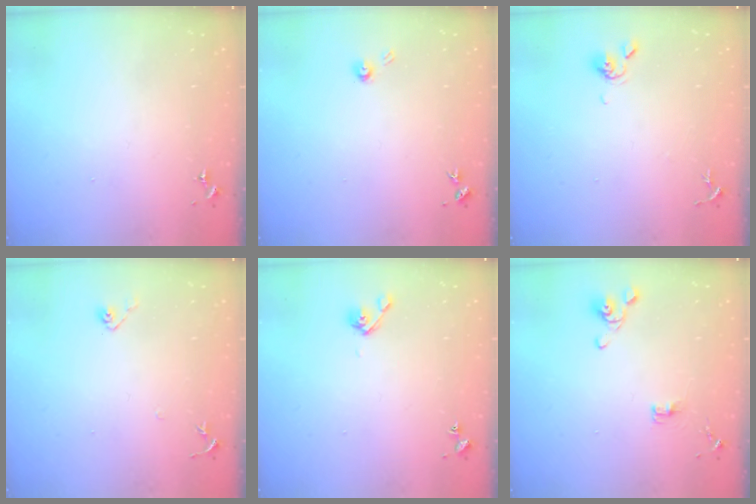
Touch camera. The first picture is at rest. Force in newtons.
{"total": 3.9, "press": 3.9, "slide": 0.4}
{"total": 5.5, "press": 5.5, "slide": 0.7}
{"total": 4.1, "press": 4.0, "slide": 1.0}
{"total": 4.8, "press": 4.8, "slide": 0.8}
{"total": 6.4, "press": 5.9, "slide": 2.4}